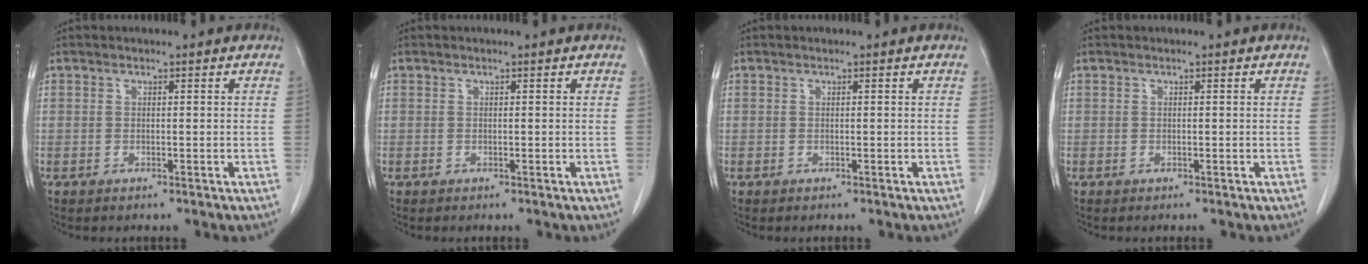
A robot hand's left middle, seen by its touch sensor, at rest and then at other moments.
{"total": 0.0}
{"total": 0.0}
{"total": 0.0}